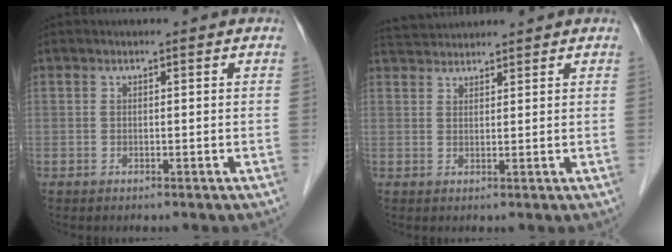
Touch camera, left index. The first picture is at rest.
{"total": 4.9, "force": [4.8, 0.5, 0.7], "torque": [-0.017, 0.037, 0.087]}